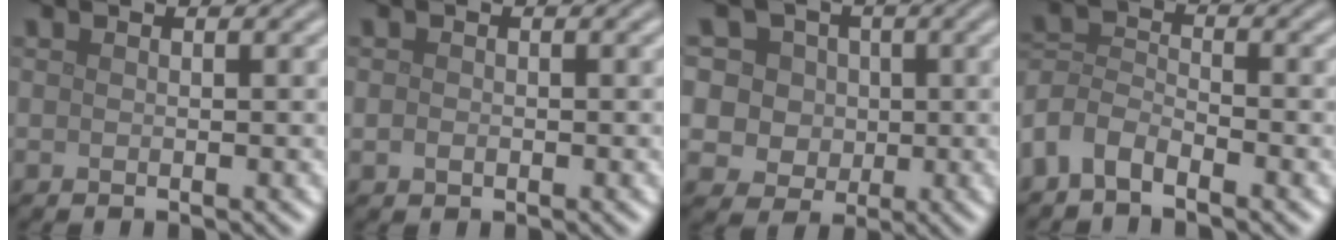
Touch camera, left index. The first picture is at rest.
{"total": 0.7, "force": [-0.2, 0.6, 0.4], "torque": [-0.005, -0.003, -0.005]}
{"total": 7.8, "force": [2.8, 6.4, 3.5], "torque": [-0.047, 0.020, 0.016]}
{"total": 3.4, "force": [-2.5, 1.6, 1.7], "torque": [-0.036, 0.003, -0.064]}